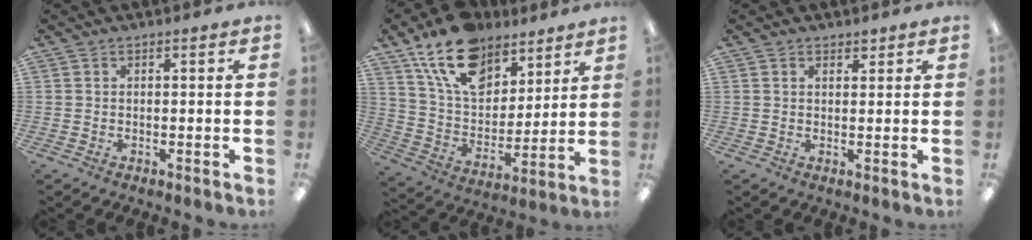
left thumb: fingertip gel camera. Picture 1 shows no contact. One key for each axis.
{"total": 17.7, "fx": 12.1, "fy": 9.8, "fz": 8.3, "tx": -0.154, "ty": -0.056, "tz": 0.224}
{"total": 1.5, "fx": 1.2, "fy": 0.9, "fz": 0.3, "tx": 0.003, "ty": -0.001, "tz": 0.020}